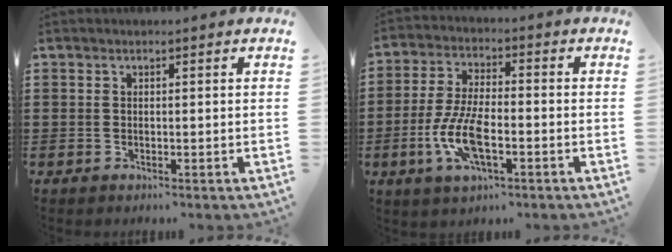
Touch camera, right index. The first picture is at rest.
{"total": 8.9, "force": [-3.0, 3.3, 7.7], "torque": [-0.174, -0.013, -0.059]}